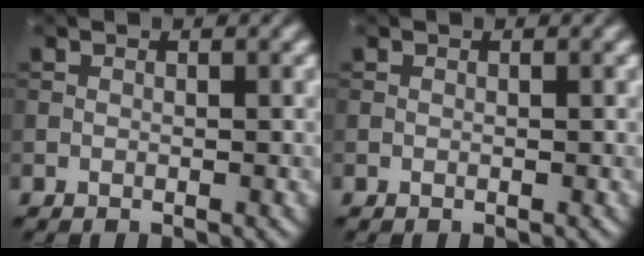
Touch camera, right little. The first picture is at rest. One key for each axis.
{"total": 0.0}